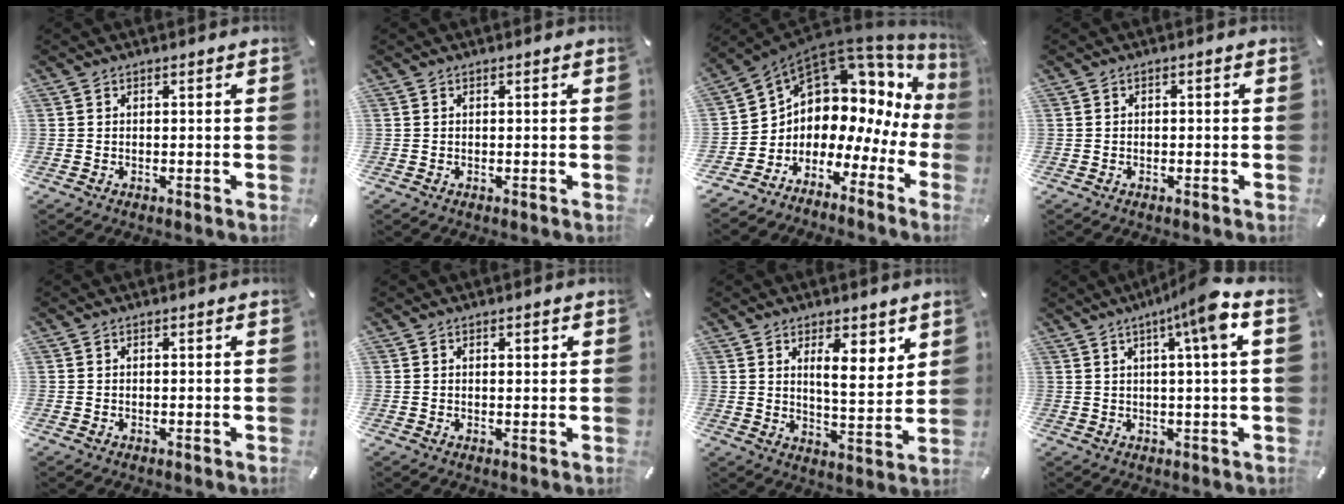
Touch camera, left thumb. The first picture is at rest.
{"total": 0.0}
{"total": 7.5, "force": [4.3, 5.9, 1.6], "torque": [-0.048, -0.074, 0.080]}
{"total": 0.7, "force": [-0.3, 0.4, 0.4], "torque": [-0.008, 0.000, -0.007]}
{"total": 0.0}
{"total": 1.0, "force": [0.6, 0.5, 0.7], "torque": [-0.013, 0.001, 0.010]}
{"total": 8.6, "force": [4.6, 3.5, 6.5], "torque": [-0.099, -0.027, 0.075]}
{"total": 9.6, "force": [4.2, 0.1, 8.7], "torque": [-0.147, -0.012, 0.062]}